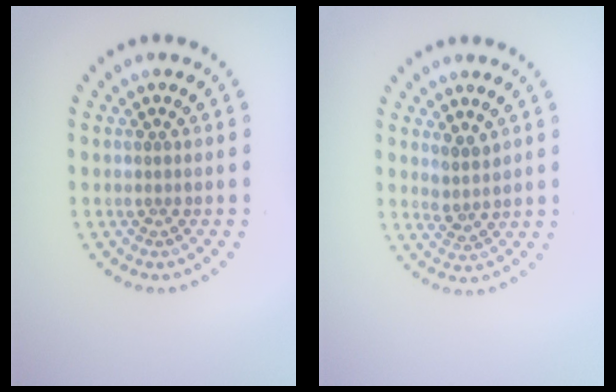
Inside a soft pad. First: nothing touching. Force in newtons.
{"total": 1.9, "press": 1.5, "slide": 1.1}